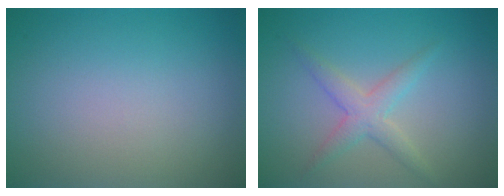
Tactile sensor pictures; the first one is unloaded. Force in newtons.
{"total": 2.4, "press": 2.4, "slide": 0.1}